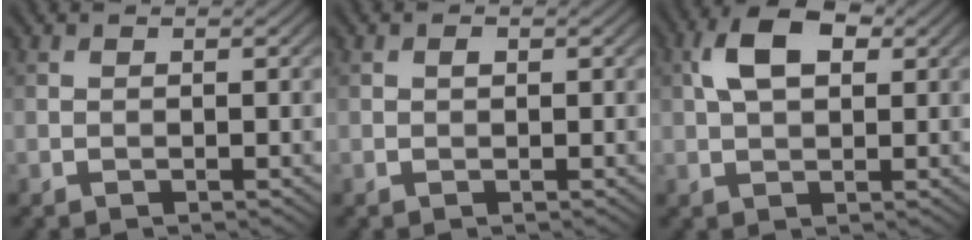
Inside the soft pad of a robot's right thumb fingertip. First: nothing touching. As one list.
[{"total": 0.6, "force": [0.2, 0.4, 0.4], "torque": [-0.007, 0.001, 0.002]}, {"total": 6.8, "force": [2.0, 3.8, 5.2], "torque": [-0.103, 0.013, 0.028]}]